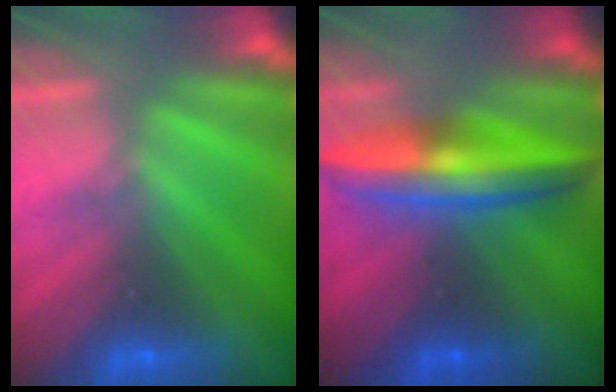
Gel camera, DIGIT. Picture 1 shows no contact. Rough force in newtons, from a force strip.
{"total": 7.2}